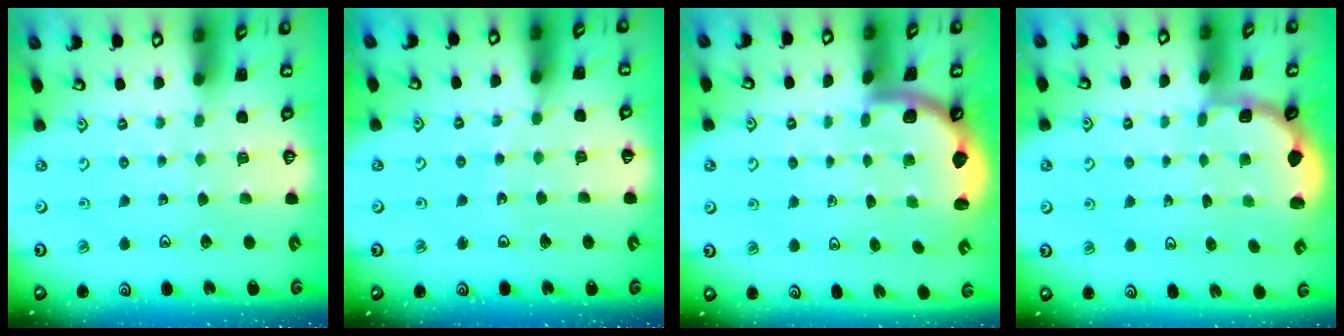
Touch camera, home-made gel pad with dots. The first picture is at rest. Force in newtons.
{"total": 2.9, "press": 2.9, "slide": 0.3}
{"total": 1.8, "press": 1.8, "slide": 0.1}
{"total": 1.9, "press": 1.7, "slide": 0.7}